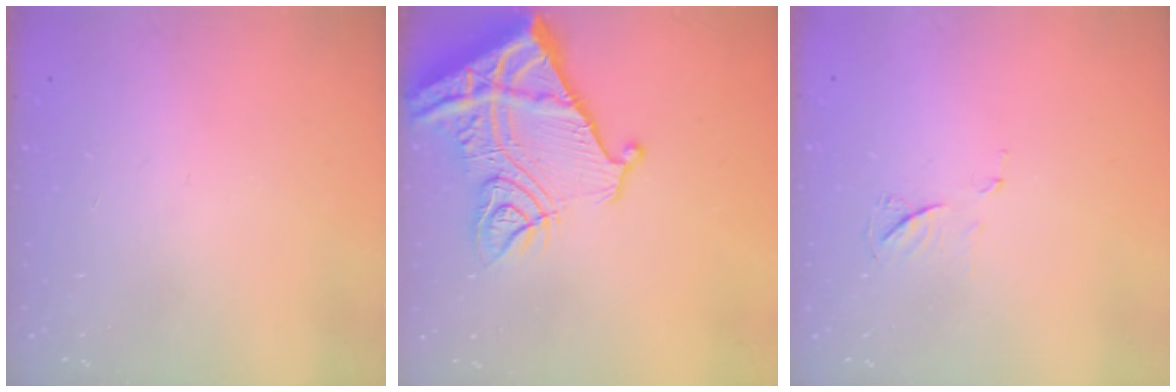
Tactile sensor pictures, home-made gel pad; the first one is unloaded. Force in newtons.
{"total": 18.7, "press": 18.6, "slide": 2.1}
{"total": 6.0, "press": 6.0, "slide": 0.7}